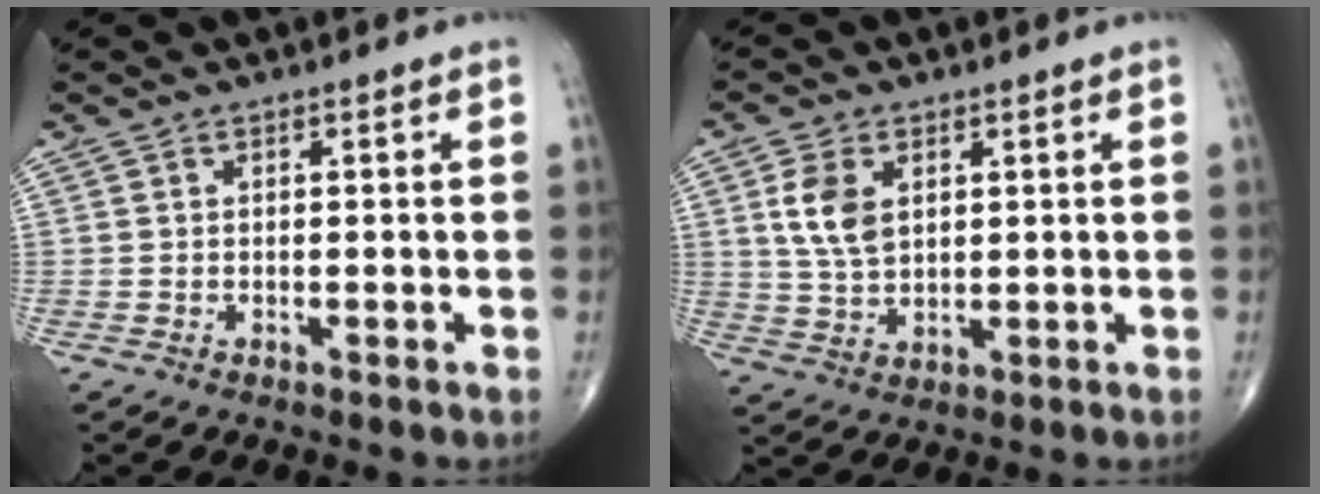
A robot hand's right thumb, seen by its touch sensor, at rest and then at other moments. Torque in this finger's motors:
{"motor_torque": [1.14, 0.90, 0.97, 0.42, 0.09]}